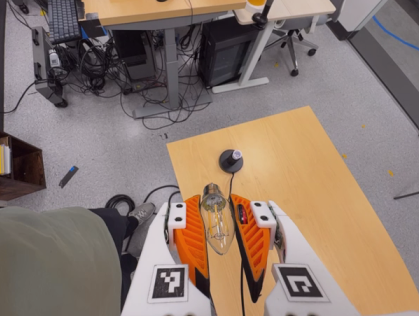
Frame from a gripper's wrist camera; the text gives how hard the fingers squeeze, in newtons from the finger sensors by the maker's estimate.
{"total": 19.4, "left": 20.8, "right": 18.1}